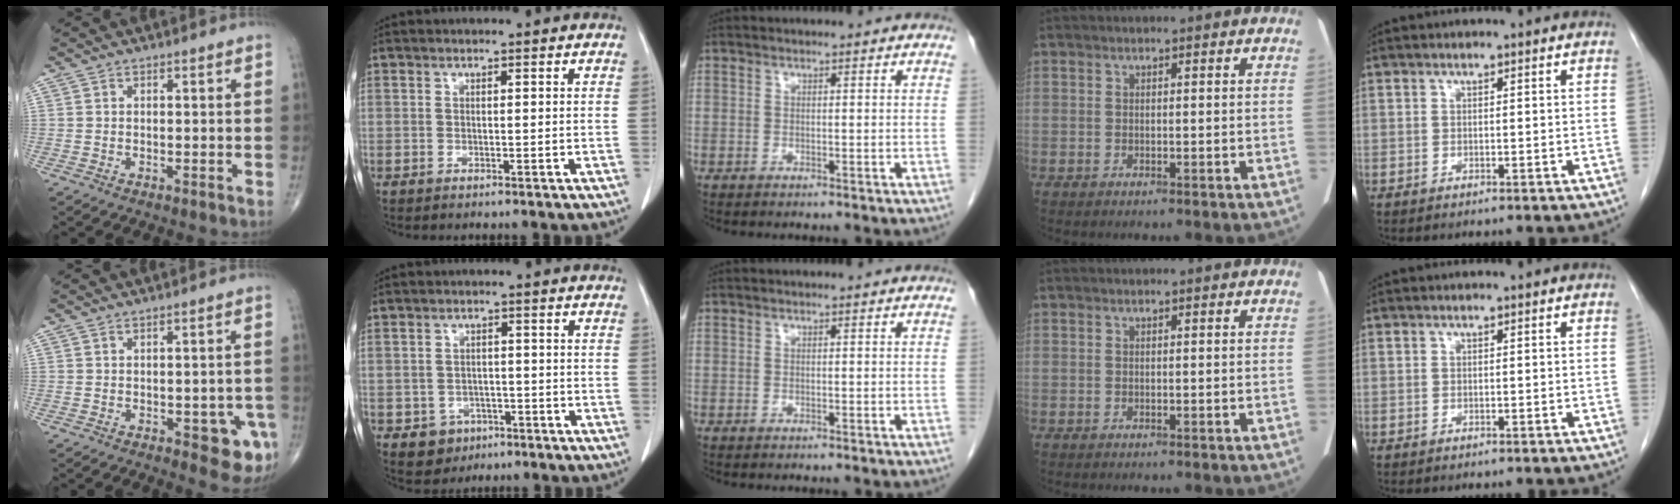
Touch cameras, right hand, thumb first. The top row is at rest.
{"thumb": {"total": 7.2, "force": [-2.3, 3.1, 6.0], "torque": [-0.044, 0.000, -0.022]}, "index": {"total": 5.1, "force": [-2.4, 4.3, 1.2], "torque": [-0.011, 0.009, -0.025]}}